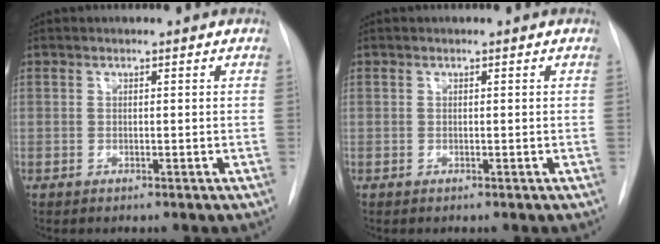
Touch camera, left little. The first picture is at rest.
{"total": 0.0}